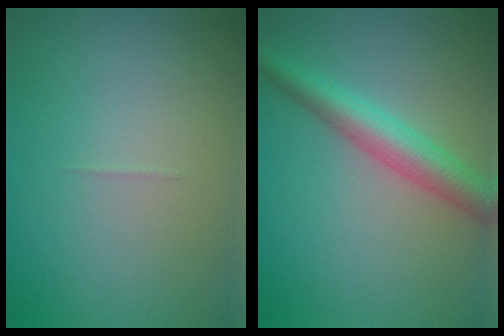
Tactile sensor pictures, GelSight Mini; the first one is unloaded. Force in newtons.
{"total": 4.4, "press": 4.4, "slide": 0.1}